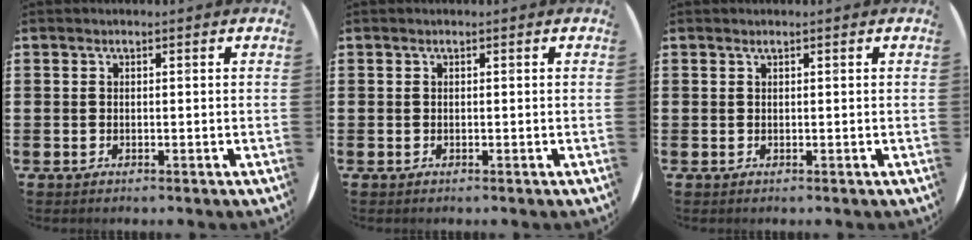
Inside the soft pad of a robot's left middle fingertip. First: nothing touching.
{"total": 0.0}
{"total": 0.0}